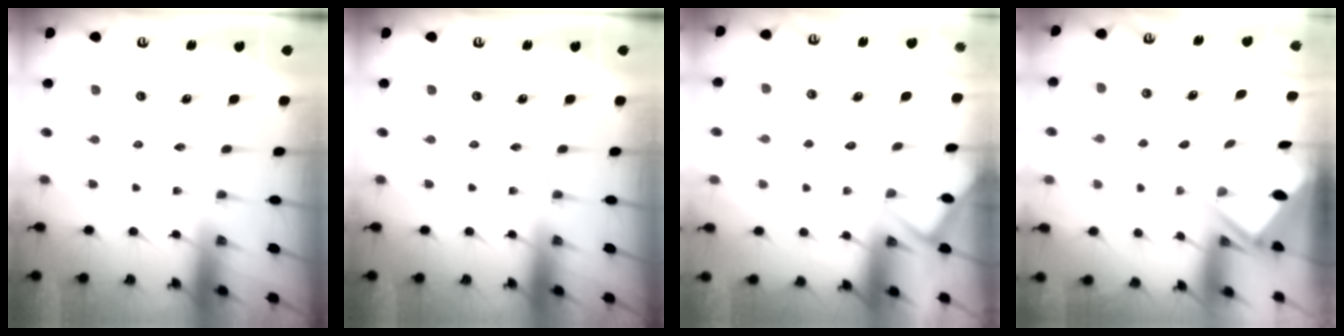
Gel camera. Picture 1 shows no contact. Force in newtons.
{"total": 0.0}
{"total": 4.1, "press": 4.0, "slide": 0.5}
{"total": 3.3, "press": 3.2, "slide": 0.3}